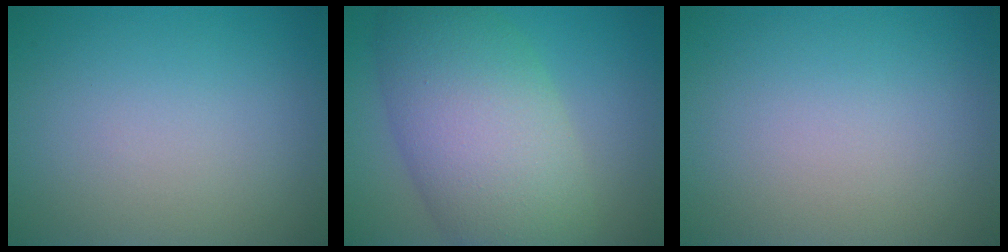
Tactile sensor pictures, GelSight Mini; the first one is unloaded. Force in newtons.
{"total": 10.5, "press": 10.5, "slide": 0.5}
{"total": 0.0}